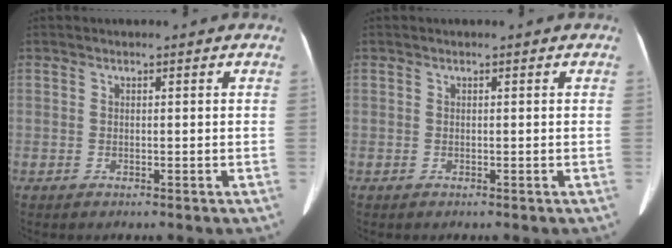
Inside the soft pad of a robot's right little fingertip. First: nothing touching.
{"total": 0.0}